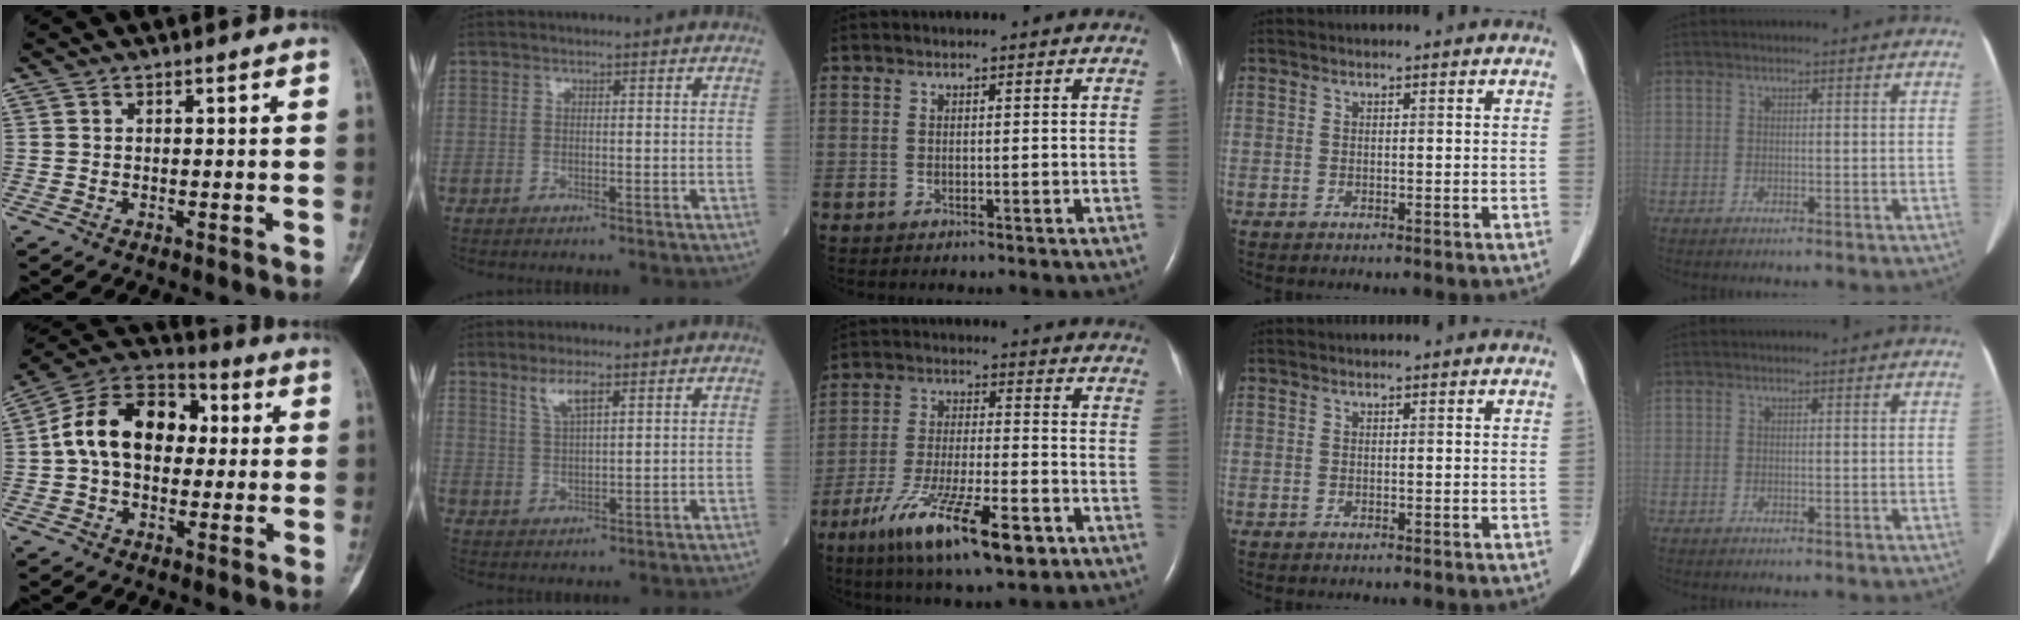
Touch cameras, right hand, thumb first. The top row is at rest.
{"thumb": {"total": 16.7, "force": [1.5, 11.5, 12.0], "torque": [-0.178, 0.039, 0.012]}, "index": {"total": 3.9, "force": [2.4, 0.7, 3.0], "torque": [-0.063, 0.002, 0.049]}, "middle": {"total": 16.0, "force": [-8.9, 3.1, 12.9], "torque": [-0.226, -0.025, -0.145]}}